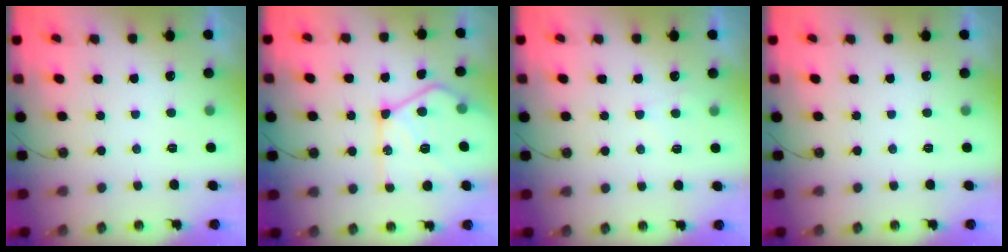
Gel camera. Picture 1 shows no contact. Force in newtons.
{"total": 17.5, "press": 17.5, "slide": 1.2}
{"total": 4.9, "press": 4.9, "slide": 0.7}
{"total": 0.0}